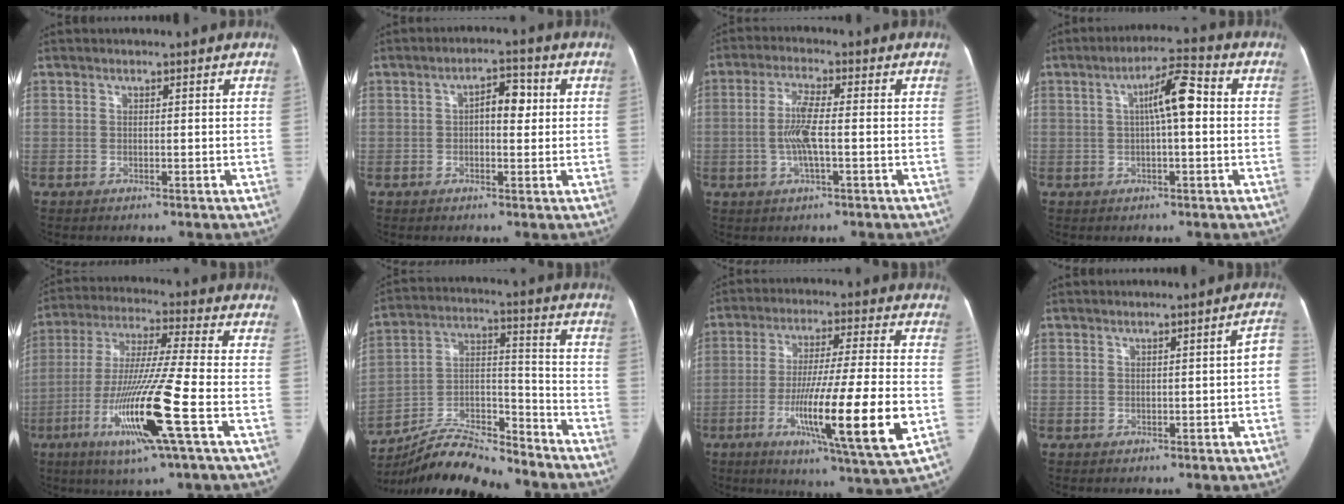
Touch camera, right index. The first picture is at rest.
{"total": 4.4, "force": [0.6, 2.1, 3.9], "torque": [-0.057, 0.018, 0.008]}
{"total": 6.1, "force": [-0.7, 0.8, 6.0], "torque": [-0.127, 0.001, -0.017]}
{"total": 6.9, "force": [0.7, 1.1, 6.8], "torque": [-0.116, 0.025, 0.009]}
{"total": 16.2, "force": [-5.8, -0.8, 15.2], "torque": [-0.305, -0.022, -0.111]}
{"total": 17.3, "force": [-16.2, 3.3, 5.2], "torque": [-0.094, 0.042, -0.267]}
{"total": 17.8, "force": [-5.2, -0.3, 17.0], "torque": [-0.281, -0.030, -0.087]}
{"total": 2.9, "force": [-0.7, 0.4, 2.8], "torque": [-0.025, 0.010, -0.008]}